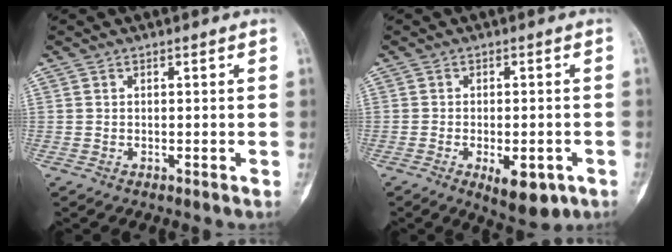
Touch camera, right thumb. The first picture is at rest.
{"total": 1.4, "force": [-0.6, 0.6, 1.1], "torque": [-0.020, 0.005, -0.006]}